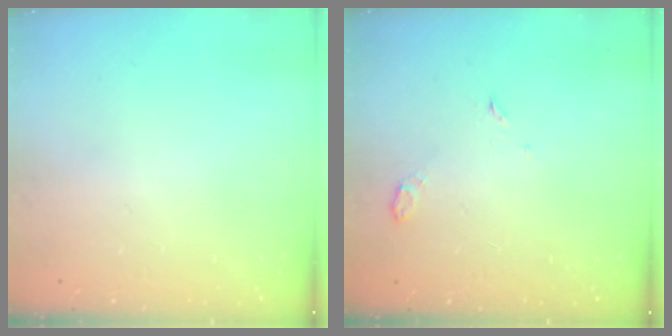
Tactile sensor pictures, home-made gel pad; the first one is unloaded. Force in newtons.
{"total": 3.3, "press": 3.3, "slide": 0.6}